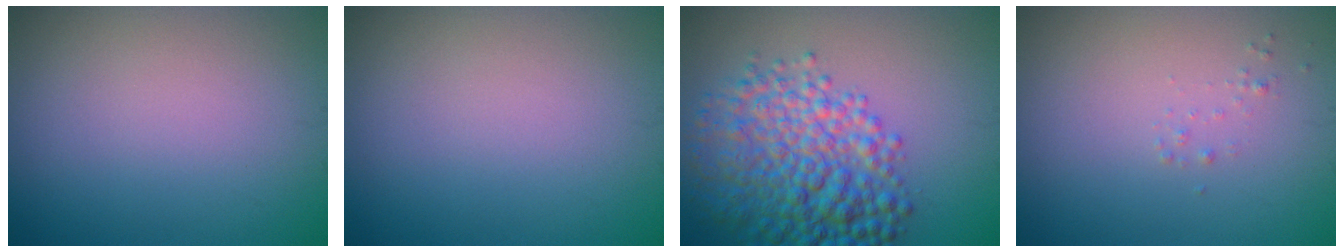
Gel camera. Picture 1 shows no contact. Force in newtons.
{"total": 0.0}
{"total": 8.1, "press": 8.1, "slide": 0.2}
{"total": 0.5, "press": 0.5, "slide": 0.0}